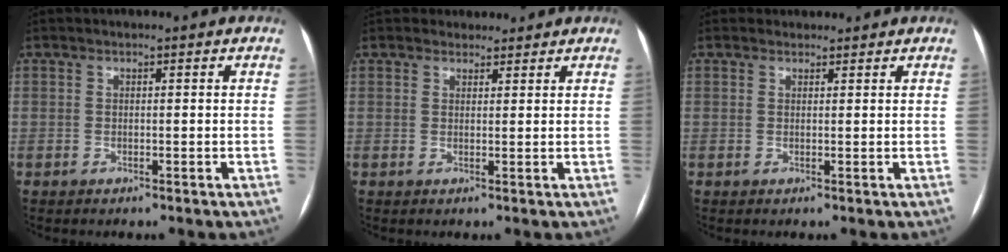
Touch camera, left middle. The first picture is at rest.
{"total": 3.5, "force": [3.2, 1.5, 0.0], "torque": [0.008, 0.018, 0.044]}
{"total": 1.3, "force": [1.2, 0.6, -0.2], "torque": [0.002, 0.012, 0.017]}